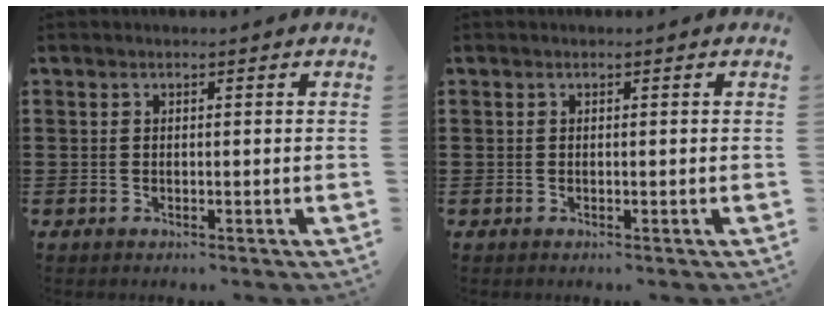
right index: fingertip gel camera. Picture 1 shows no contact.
{"total": 0.0}